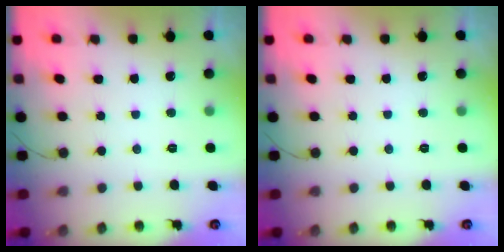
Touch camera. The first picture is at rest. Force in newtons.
{"total": 0.0}